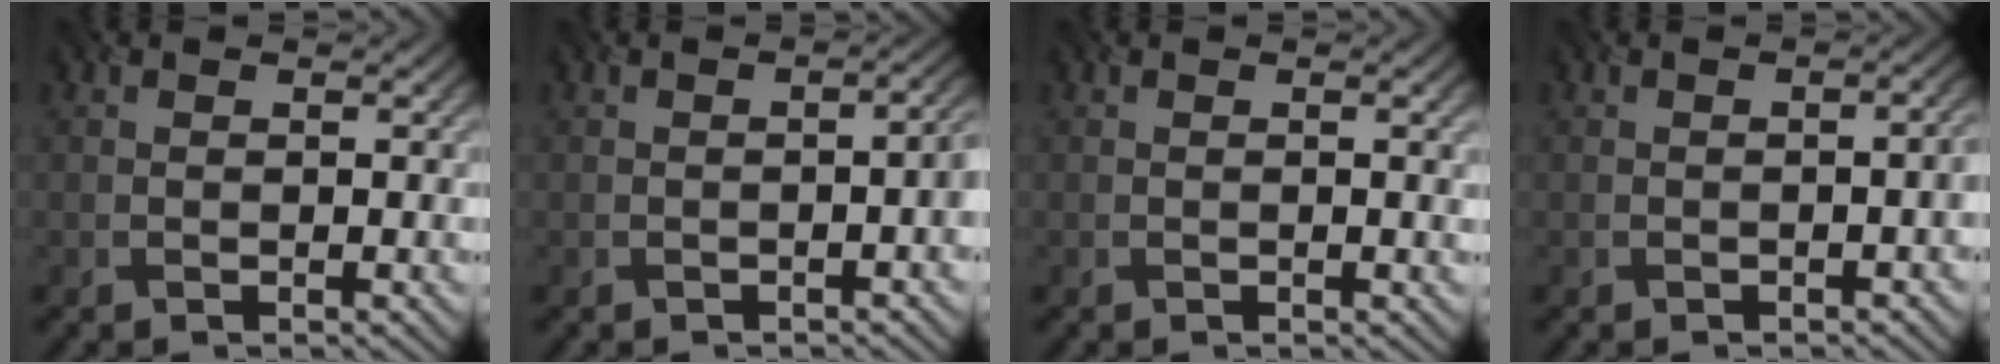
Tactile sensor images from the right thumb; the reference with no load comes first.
{"total": 2.3, "force": [-0.6, 0.7, 2.1], "torque": [-0.027, 0.006, -0.008]}
{"total": 1.3, "force": [0.1, 0.2, 1.2], "torque": [-0.018, 0.001, 0.001]}
{"total": 1.6, "force": [-0.6, 0.5, 1.4], "torque": [-0.018, 0.002, -0.007]}